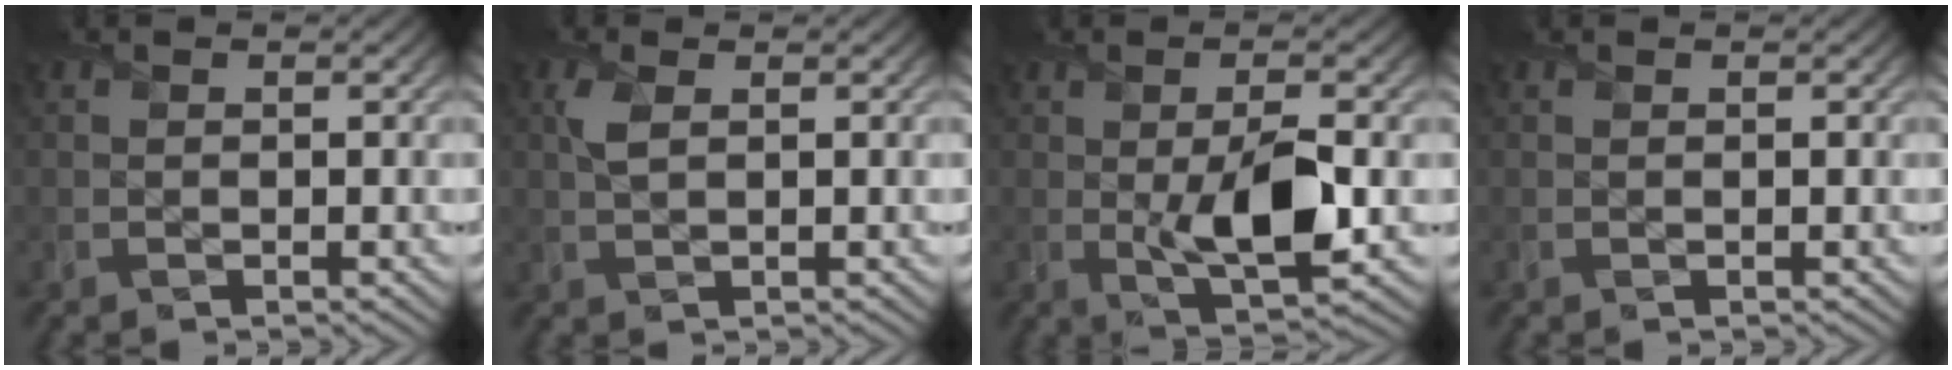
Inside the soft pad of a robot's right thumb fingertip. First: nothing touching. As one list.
[{"total": 2.2, "force": [0.7, 0.9, 1.8], "torque": [-0.052, 0.005, 0.014]}, {"total": 7.7, "force": [-0.6, 3.0, 7.1], "torque": [-0.128, -0.009, -0.006]}, {"total": 0.0}]